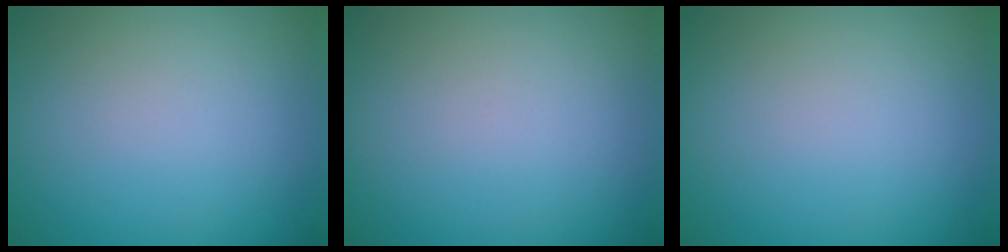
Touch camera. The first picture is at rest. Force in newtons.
{"total": 0.0}
{"total": 0.0}